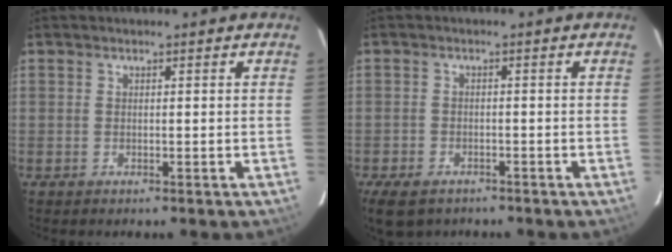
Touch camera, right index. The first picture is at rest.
{"total": 7.9, "force": [-5.6, 4.5, 3.5], "torque": [-0.093, -0.018, -0.095]}